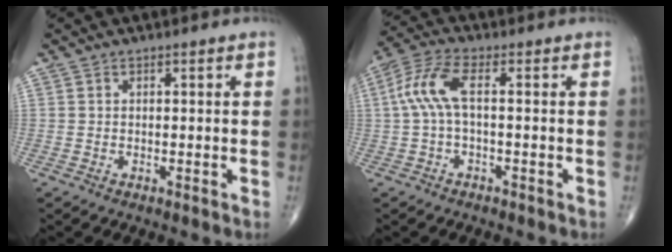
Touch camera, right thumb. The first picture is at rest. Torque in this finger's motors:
{"motor_torque": [-0.09, -0.18, 0.95, -0.08, 0.12]}